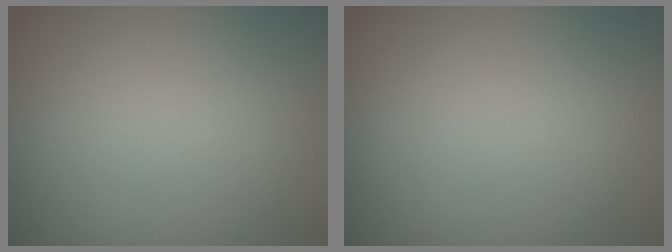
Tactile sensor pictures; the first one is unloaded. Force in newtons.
{"total": 0.0}